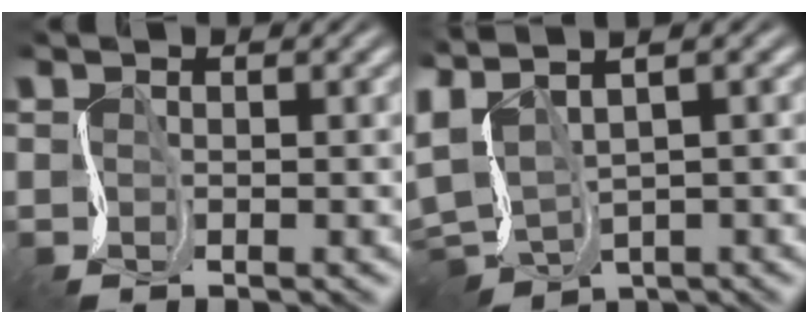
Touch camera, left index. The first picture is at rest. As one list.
[{"total": 5.7, "force": [-1.1, 2.6, 5.0], "torque": [-0.123, -0.007, -0.018]}]